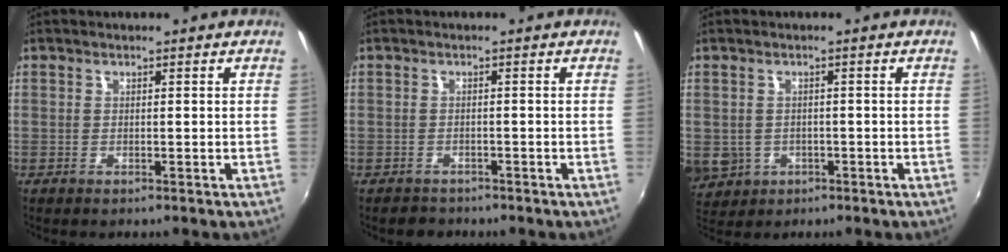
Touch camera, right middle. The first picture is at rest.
{"total": 2.2, "force": [-1.8, 1.2, 0.1], "torque": [-0.008, -0.002, -0.028]}
{"total": 7.8, "force": [-1.8, 6.8, 3.3], "torque": [-0.085, -0.010, -0.015]}